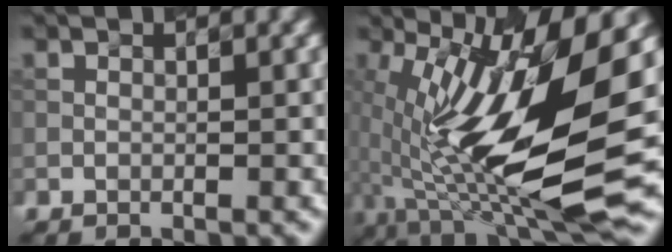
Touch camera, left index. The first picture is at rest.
{"total": 15.8, "force": [-1.1, 5.8, 14.7], "torque": [-0.272, -0.009, -0.015]}